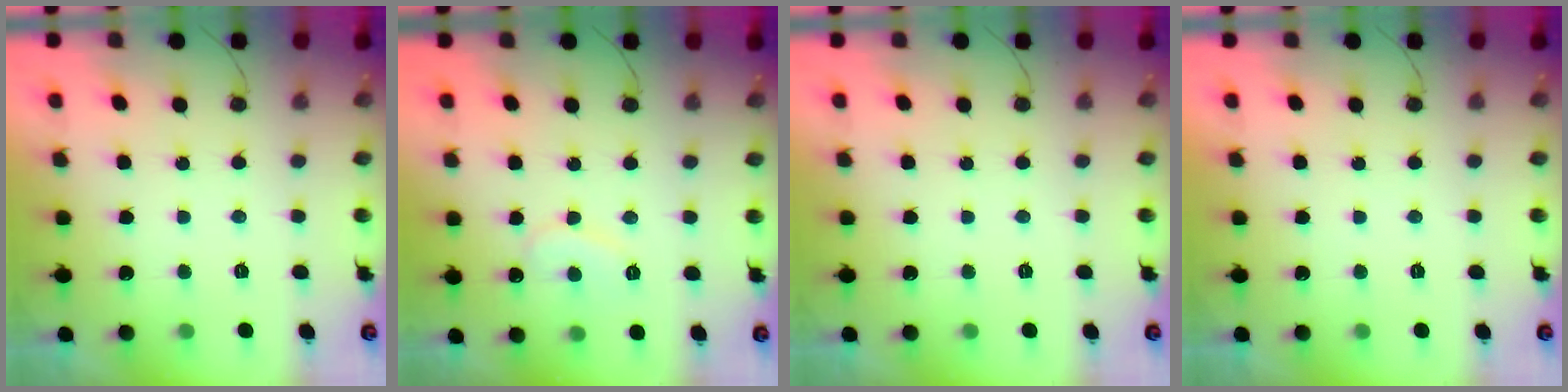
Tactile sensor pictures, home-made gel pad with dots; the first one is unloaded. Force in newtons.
{"total": 7.4, "press": 7.4, "slide": 0.5}
{"total": 0.0}
{"total": 1.8, "press": 1.8, "slide": 0.0}